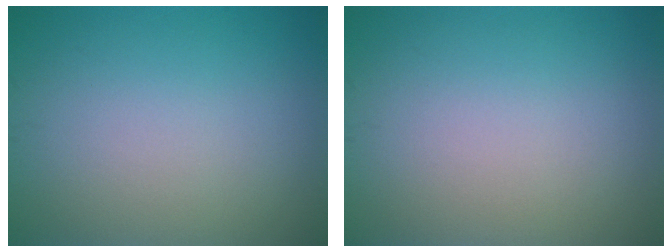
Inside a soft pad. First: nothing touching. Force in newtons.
{"total": 0.0}